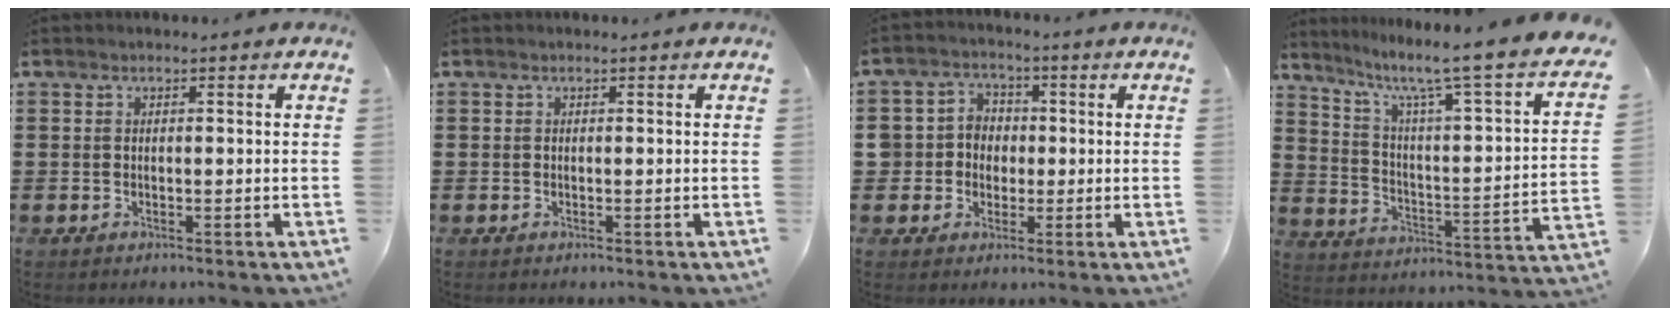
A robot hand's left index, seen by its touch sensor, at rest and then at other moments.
{"total": 0.0}
{"total": 4.8, "force": [-0.1, 4.7, 1.0], "torque": [-0.041, 0.015, -0.005]}
{"total": 6.7, "force": [4.9, -0.2, 4.6], "torque": [-0.102, -0.052, 0.064]}